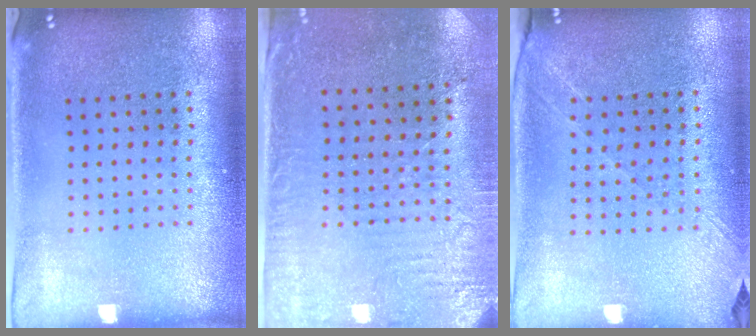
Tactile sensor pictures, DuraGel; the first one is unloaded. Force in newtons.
{"total": 3.1, "press": 2.5, "slide": 1.8}
{"total": 1.3, "press": 1.2, "slide": 0.6}